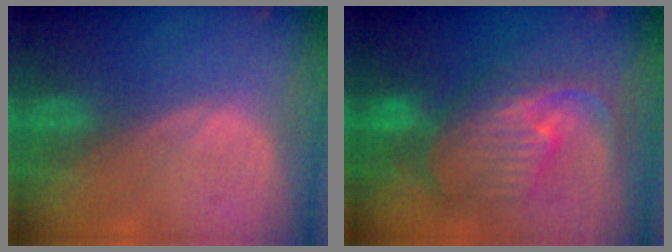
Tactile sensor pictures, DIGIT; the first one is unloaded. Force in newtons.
{"total": 10.5, "press": 9.4, "slide": 4.7}